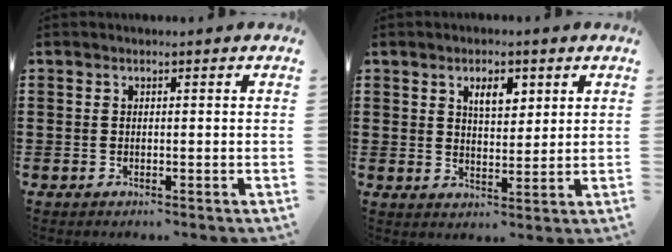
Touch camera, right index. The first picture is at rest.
{"total": 4.4, "force": [2.3, 2.0, 3.1], "torque": [-0.052, 0.003, 0.035]}